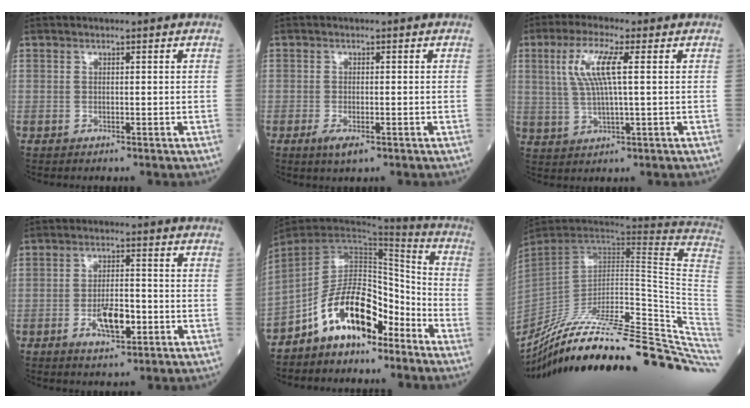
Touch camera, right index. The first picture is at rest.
{"total": 2.7, "force": [-1.3, 0.8, 2.2], "torque": [-0.039, -0.002, -0.018]}
{"total": 7.6, "force": [2.1, 0.8, 7.3], "torque": [-0.160, 0.010, 0.042]}
{"total": 5.9, "force": [-2.0, 1.9, 5.2], "torque": [-0.095, -0.002, -0.033]}
{"total": 12.0, "force": [-7.9, 5.3, 7.4], "torque": [-0.138, 0.025, -0.146]}
{"total": 39.7, "force": [-32.2, 4.8, 22.6], "torque": [-0.252, -0.051, -0.453]}